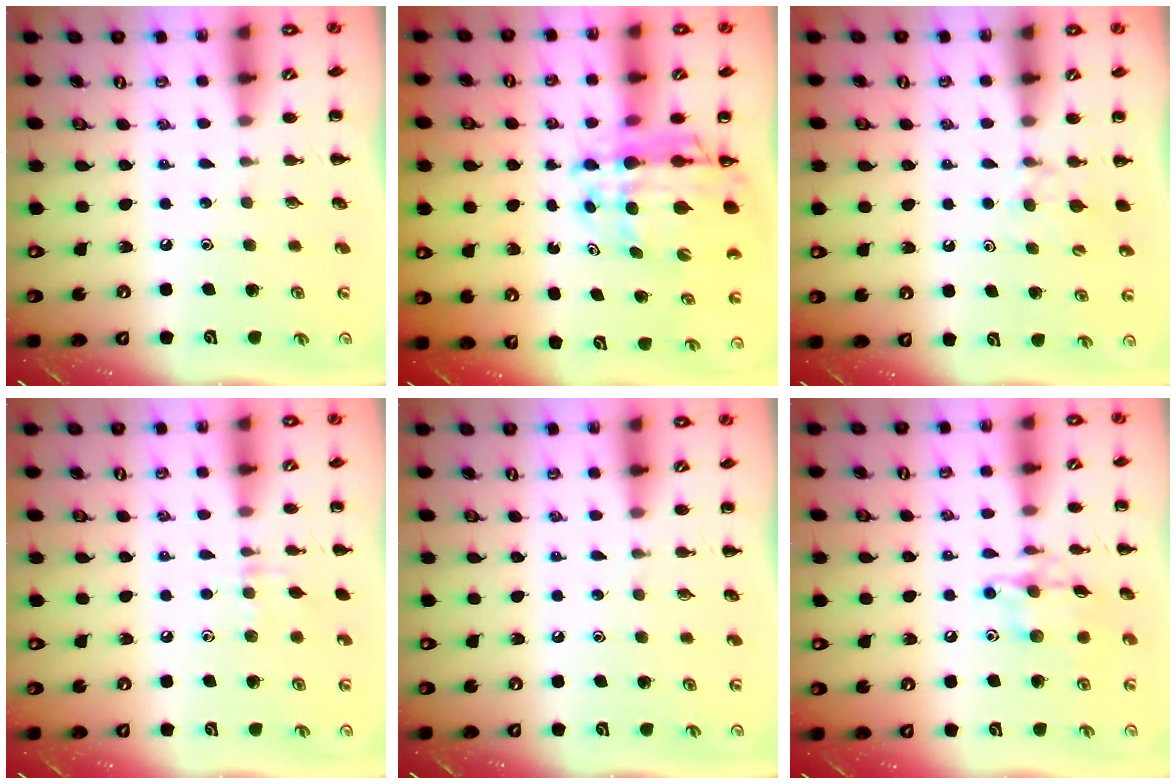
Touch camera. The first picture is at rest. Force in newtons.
{"total": 12.7, "press": 12.2, "slide": 3.5}
{"total": 4.9, "press": 4.6, "slide": 1.6}
{"total": 5.8, "press": 5.4, "slide": 1.9}
{"total": 0.0}
{"total": 11.6, "press": 11.6, "slide": 0.5}